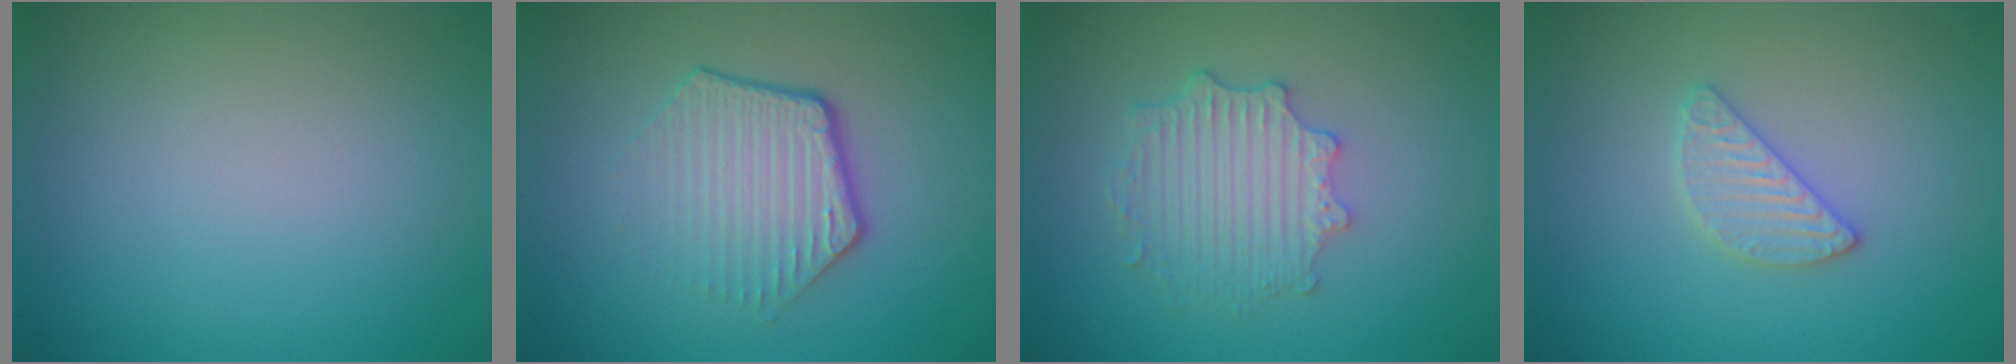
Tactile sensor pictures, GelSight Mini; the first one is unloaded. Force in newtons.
{"total": 4.2, "press": 3.1, "slide": 2.8}
{"total": 4.1, "press": 3.4, "slide": 2.3}
{"total": 2.4, "press": 2.3, "slide": 0.3}